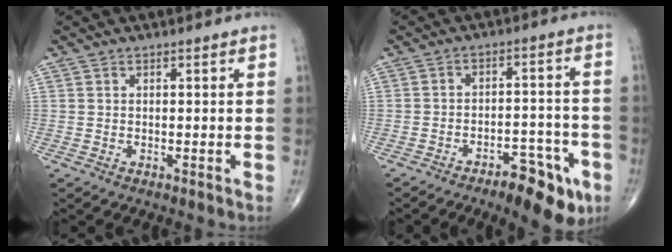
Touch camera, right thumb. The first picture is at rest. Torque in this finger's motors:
{"motor_torque": [1.10, 1.27, 0.06, -0.20, 0.21]}